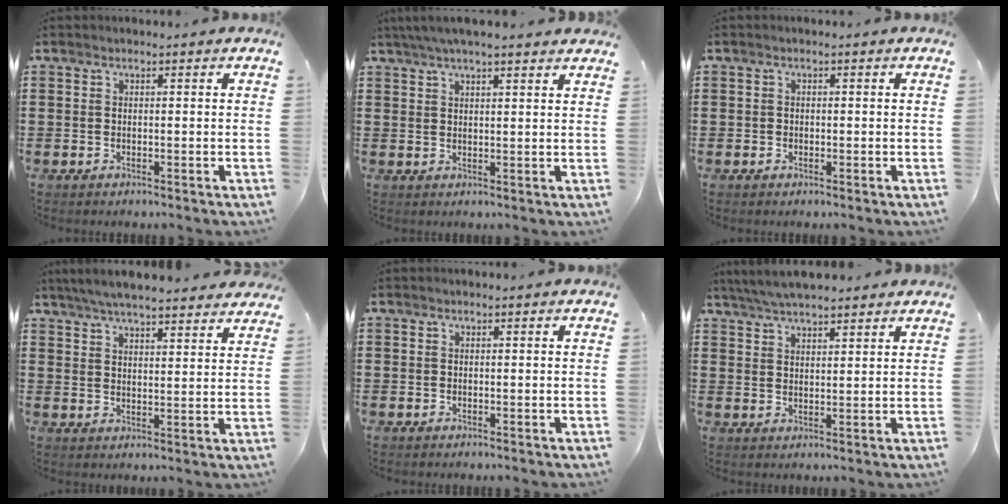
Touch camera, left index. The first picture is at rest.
{"total": 4.1, "force": [3.4, 0.3, 2.3], "torque": [-0.052, 0.002, 0.062]}
{"total": 0.7, "force": [-0.3, 0.6, 0.1], "torque": [-0.005, 0.003, -0.007]}
{"total": 5.6, "force": [5.3, 0.2, 1.7], "torque": [-0.050, -0.018, 0.096]}
{"total": 0.0}
{"total": 4.8, "force": [4.5, 0.5, 1.7], "torque": [-0.044, -0.007, 0.083]}